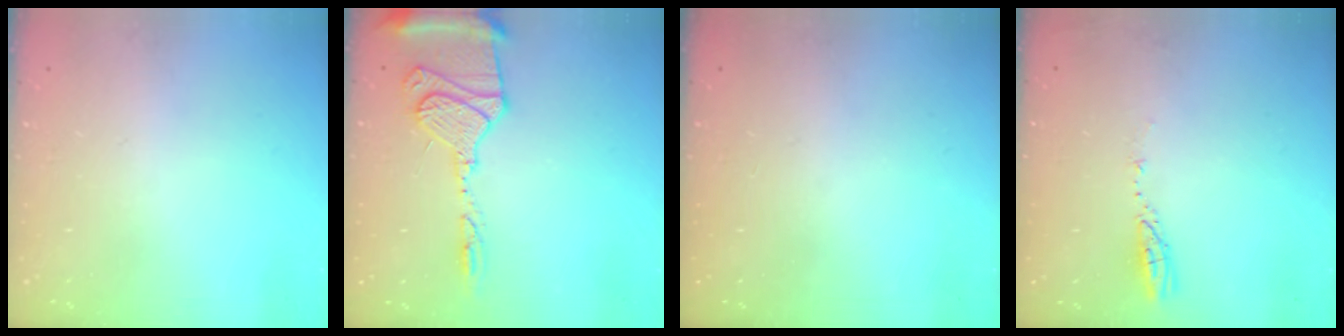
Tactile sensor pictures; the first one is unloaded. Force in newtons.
{"total": 14.7, "press": 14.6, "slide": 1.8}
{"total": 0.0}
{"total": 3.5, "press": 3.5, "slide": 0.1}